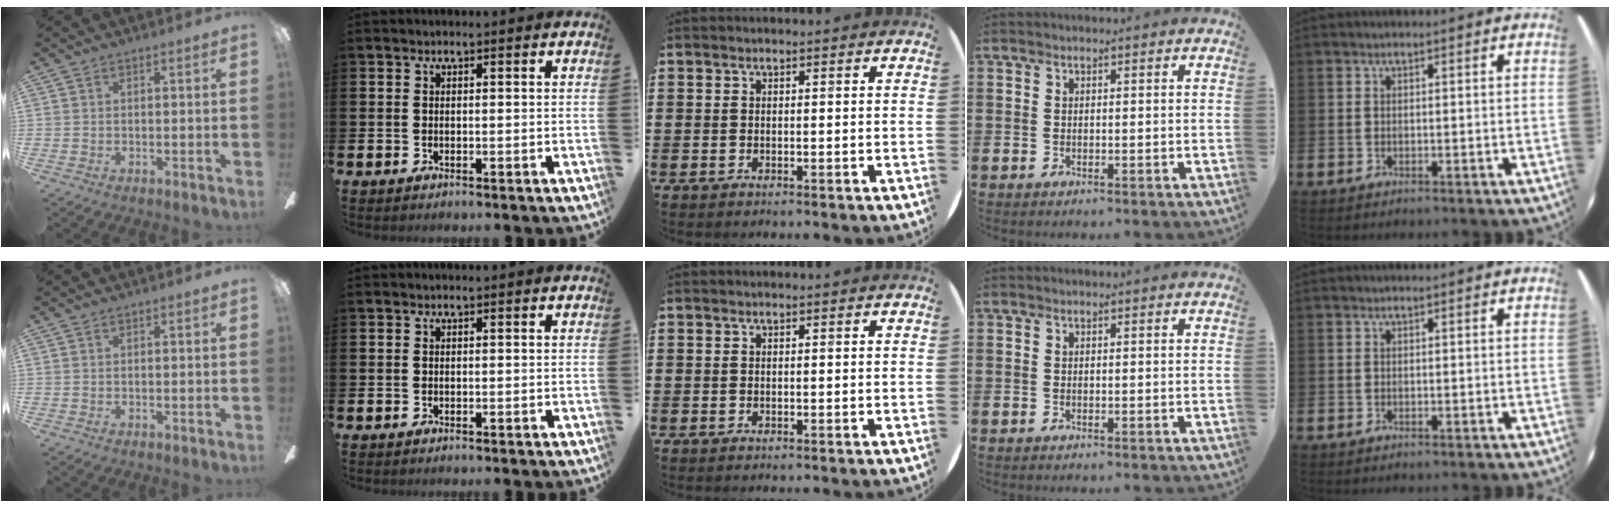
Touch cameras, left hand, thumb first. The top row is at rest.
{}